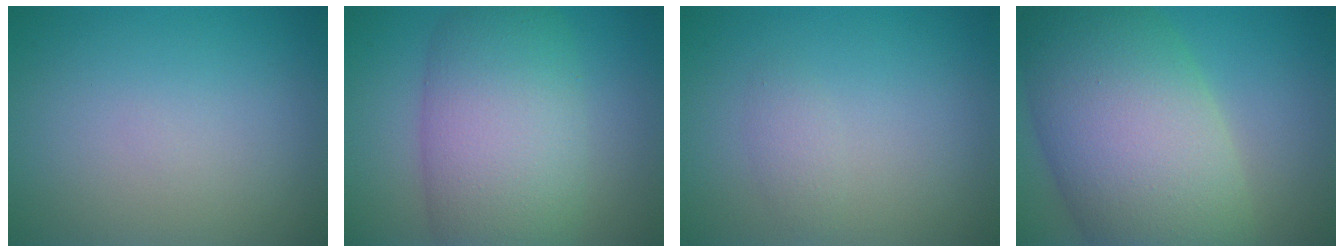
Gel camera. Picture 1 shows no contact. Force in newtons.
{"total": 10.1, "press": 10.0, "slide": 0.3}
{"total": 1.1, "press": 1.1, "slide": 0.0}
{"total": 14.4, "press": 14.4, "slide": 0.6}